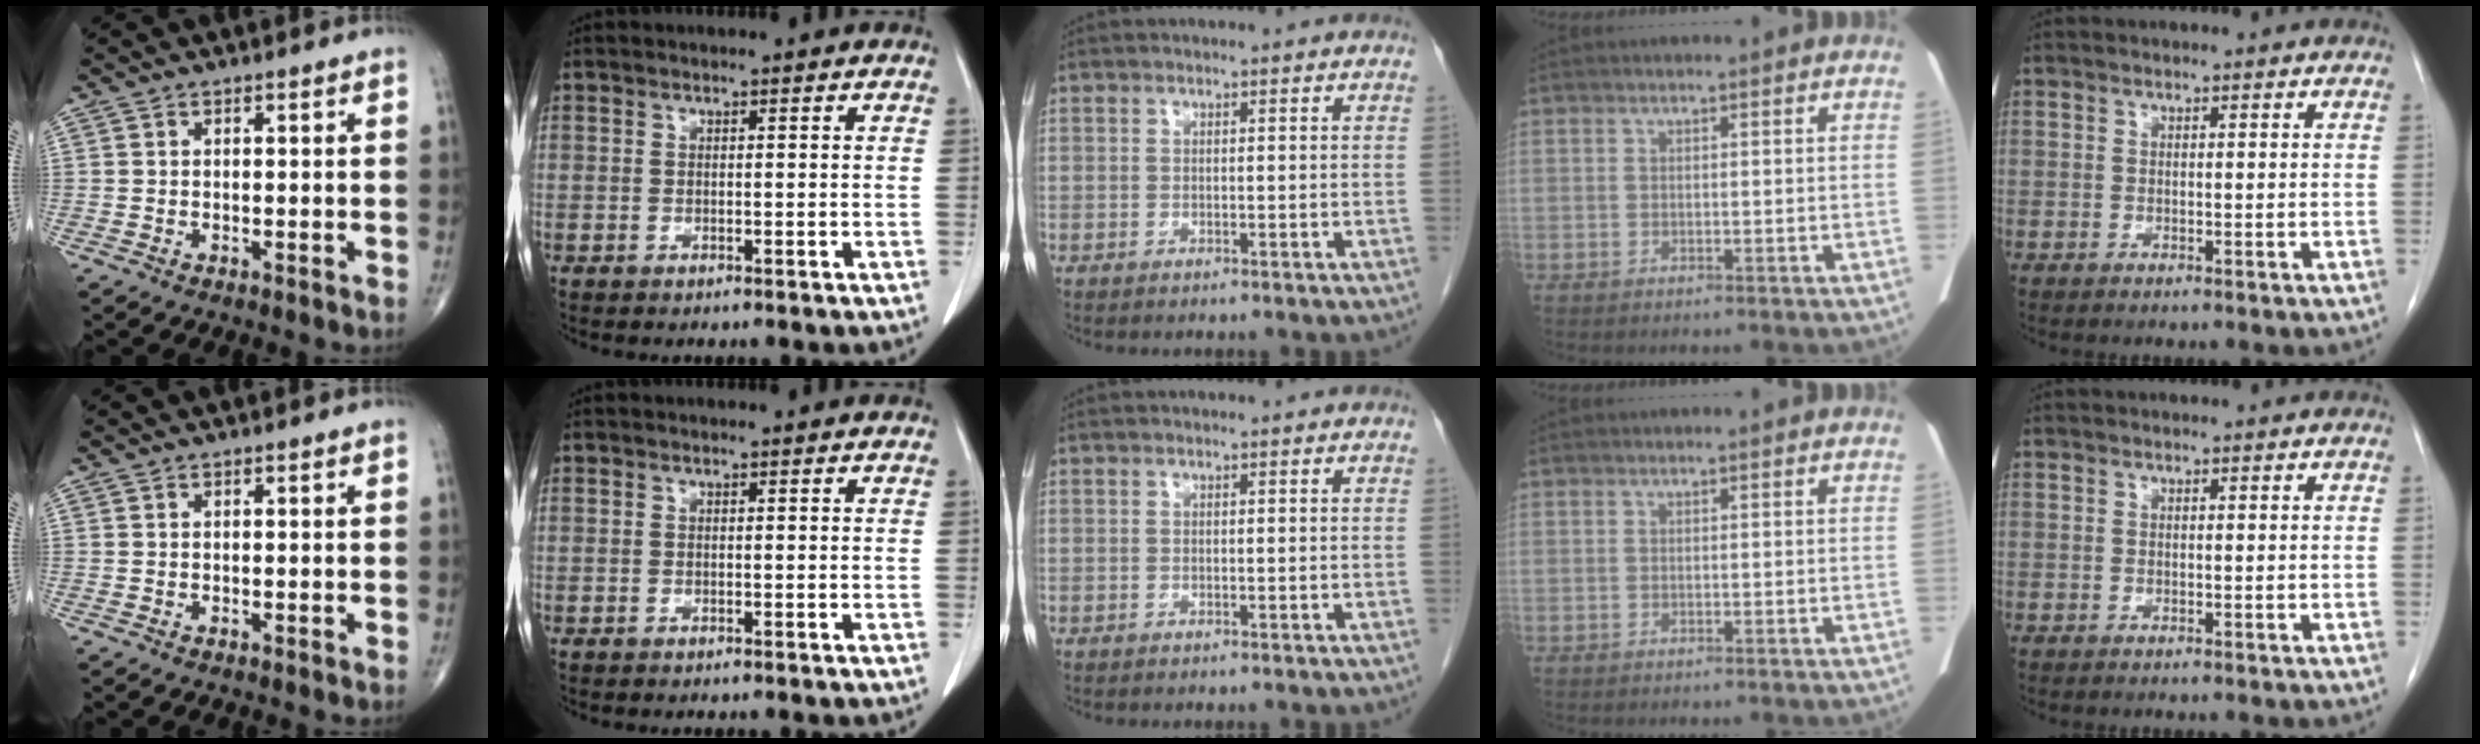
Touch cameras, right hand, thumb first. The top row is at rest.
{}